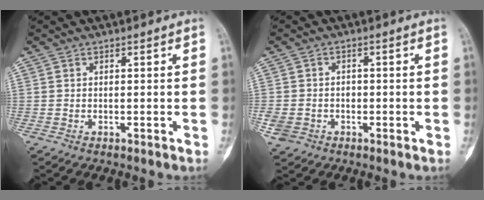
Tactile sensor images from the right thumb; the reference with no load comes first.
{"total": 4.5, "force": [-1.4, 3.9, 1.6], "torque": [-0.029, 0.013, -0.017]}